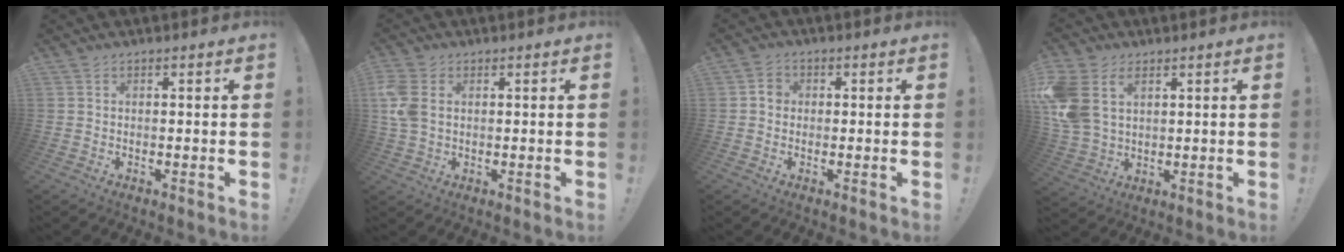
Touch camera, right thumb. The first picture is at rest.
{"total": 6.7, "force": [1.5, 4.8, 4.5], "torque": [-0.106, -0.003, 0.028]}
{"total": 3.1, "force": [-0.3, 2.7, 1.5], "torque": [-0.021, 0.010, -0.007]}
{"total": 10.8, "force": [4.4, 7.5, 6.4], "torque": [-0.141, -0.015, 0.087]}